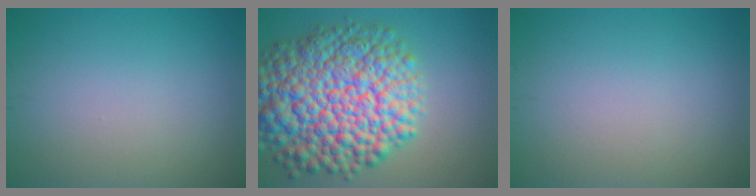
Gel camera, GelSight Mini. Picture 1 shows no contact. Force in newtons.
{"total": 14.4, "press": 14.3, "slide": 0.5}
{"total": 0.0}